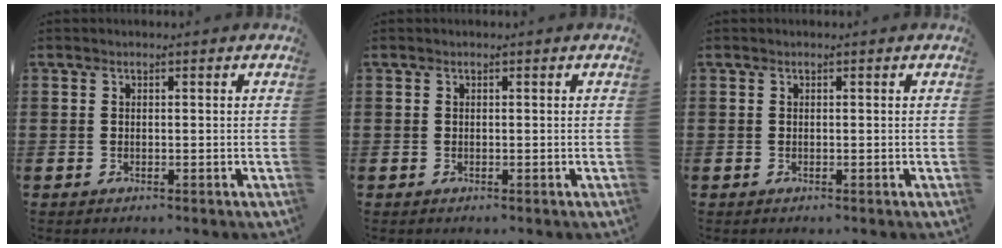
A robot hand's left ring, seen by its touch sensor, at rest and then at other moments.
{"total": 0.0}
{"total": 0.0}